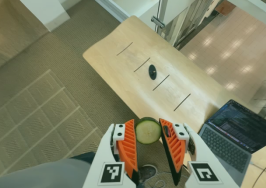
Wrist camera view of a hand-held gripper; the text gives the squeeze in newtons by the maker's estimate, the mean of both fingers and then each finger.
{"total": 8.0, "left": 8.1, "right": 7.9}